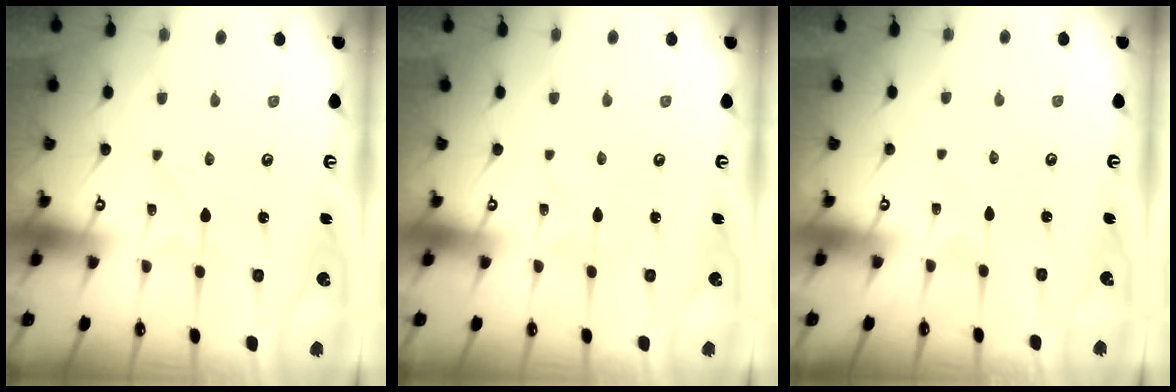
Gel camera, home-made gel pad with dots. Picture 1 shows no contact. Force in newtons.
{"total": 2.5, "press": 2.5, "slide": 0.2}
{"total": 1.6, "press": 1.6, "slide": 0.2}